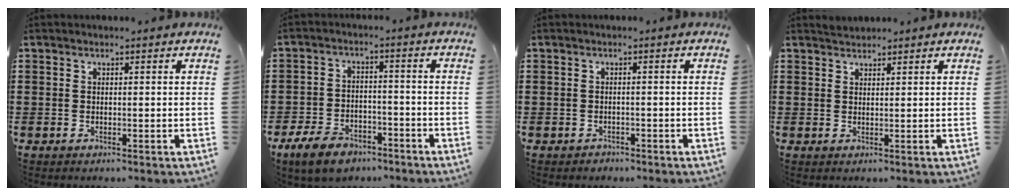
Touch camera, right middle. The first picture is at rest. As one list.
[{"total": 6.9, "force": [-5.5, 2.6, 3.2], "torque": [-0.070, 0.007, -0.105]}, {"total": 0.8, "force": [-0.8, 0.2, -0.1], "torque": [-0.001, -0.001, -0.018]}, {"total": 1.5, "force": [1.5, 0.3, -0.1], "torque": [-0.004, 0.004, 0.030]}]